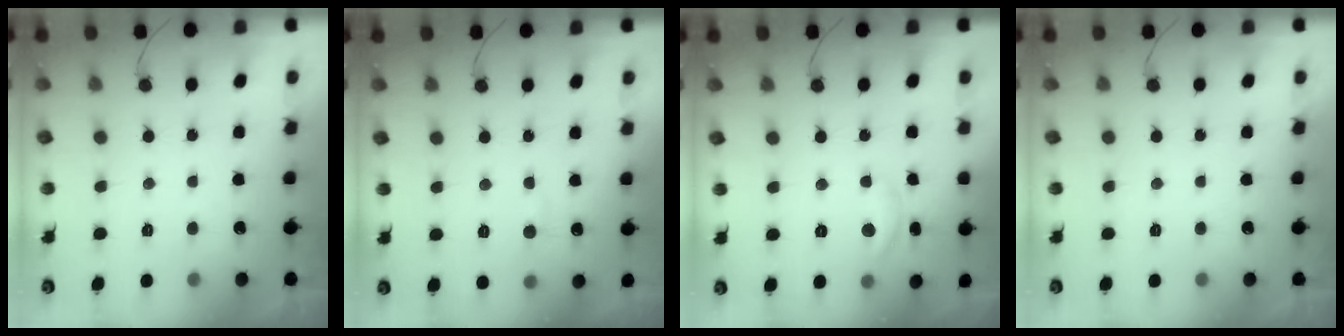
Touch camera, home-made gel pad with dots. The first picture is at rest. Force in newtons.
{"total": 3.8, "press": 3.7, "slide": 0.5}
{"total": 7.5, "press": 7.5, "slide": 0.5}
{"total": 0.0}